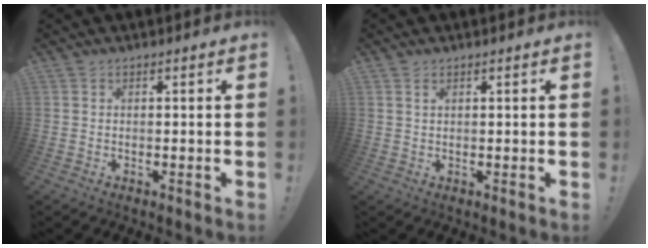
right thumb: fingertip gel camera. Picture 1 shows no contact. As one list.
[{"total": 1.1, "force": [0.6, 0.5, 0.8], "torque": [-0.008, -0.002, 0.010]}]